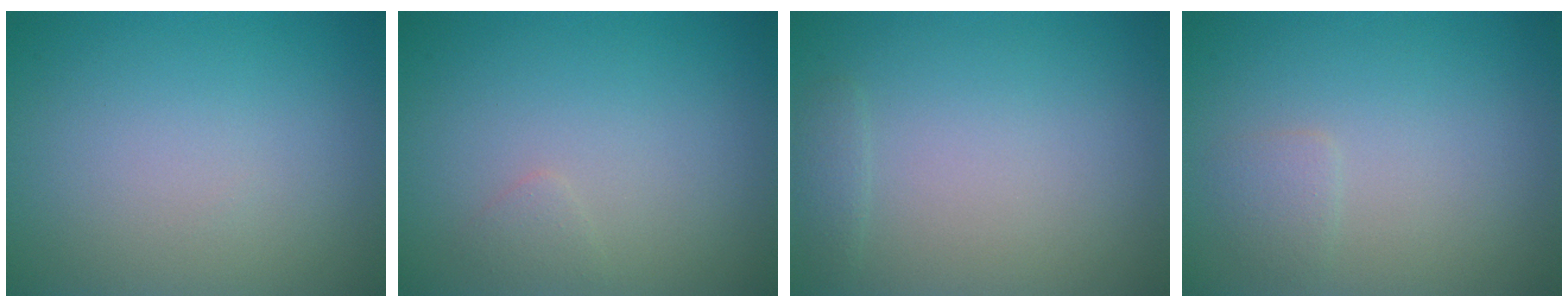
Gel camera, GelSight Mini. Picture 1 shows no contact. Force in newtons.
{"total": 0.7, "press": 0.7, "slide": 0.0}
{"total": 0.8, "press": 0.8, "slide": 0.1}
{"total": 1.0, "press": 1.0, "slide": 0.0}